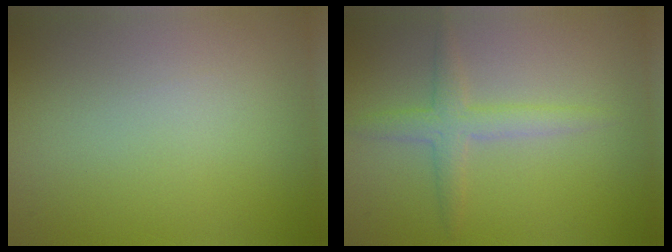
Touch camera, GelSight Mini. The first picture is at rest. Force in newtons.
{"total": 2.6, "press": 2.6, "slide": 0.1}